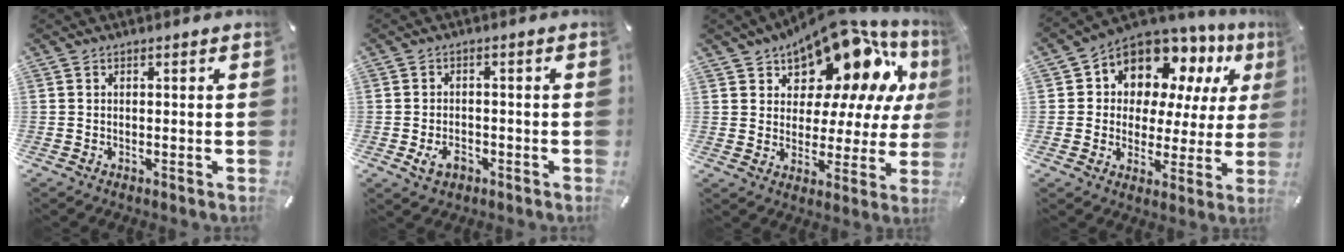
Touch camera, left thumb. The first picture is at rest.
{"total": 4.5, "force": [-2.0, 3.1, 2.6], "torque": [-0.046, 0.003, -0.038]}
{"total": 15.5, "force": [11.8, 7.4, 6.9], "torque": [-0.118, -0.099, 0.202]}
{"total": 11.2, "force": [7.6, 7.5, 3.5], "torque": [-0.070, -0.063, 0.140]}